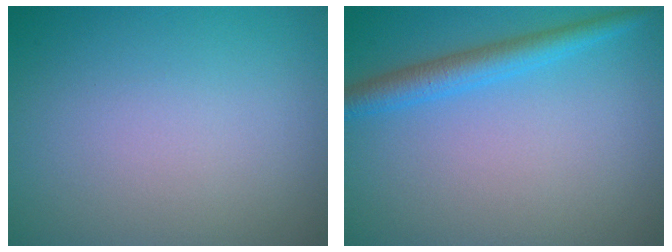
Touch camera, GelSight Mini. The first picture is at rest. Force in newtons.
{"total": 3.0, "press": 3.0, "slide": 0.0}